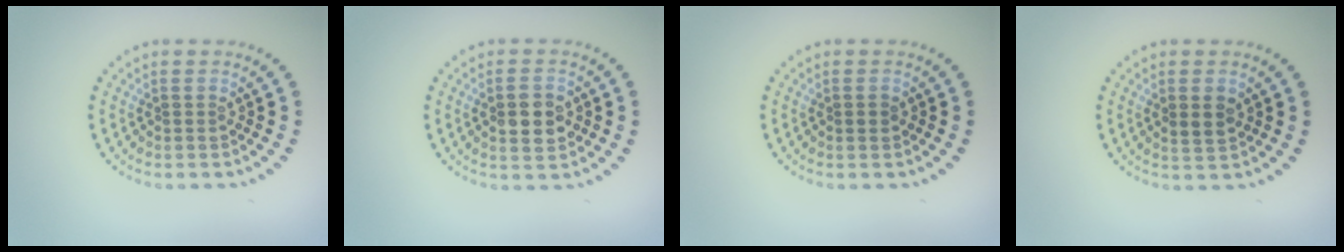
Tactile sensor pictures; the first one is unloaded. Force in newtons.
{"total": 3.0, "press": 3.0, "slide": 0.1}
{"total": 1.0, "press": 1.0, "slide": 0.2}
{"total": 1.8, "press": 1.7, "slide": 0.4}